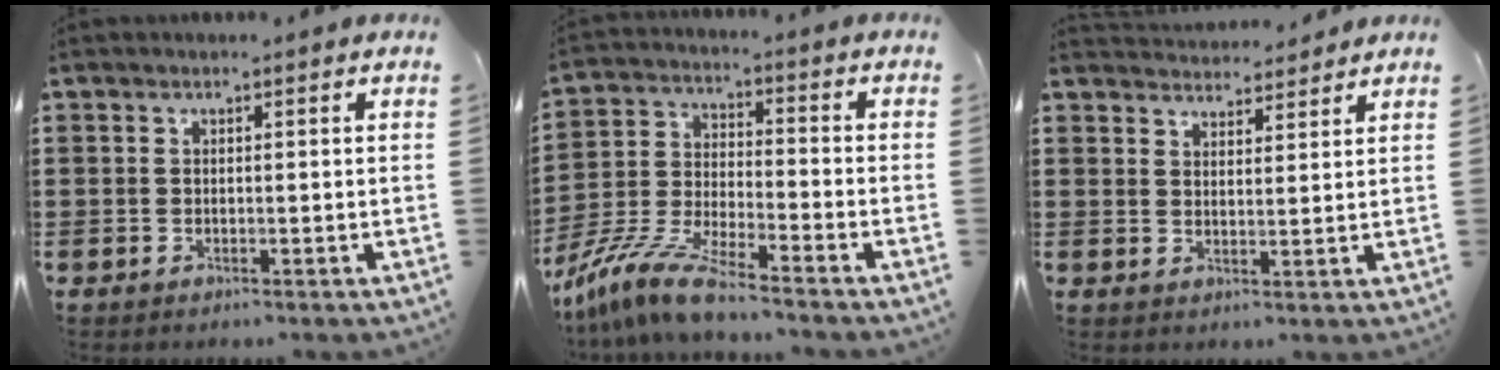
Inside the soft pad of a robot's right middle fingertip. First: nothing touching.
{"total": 9.4, "force": [-8.4, 0.2, 4.2], "torque": [-0.105, -0.004, -0.173]}
{"total": 3.4, "force": [3.3, 0.4, -0.4], "torque": [-0.003, -0.013, 0.063]}